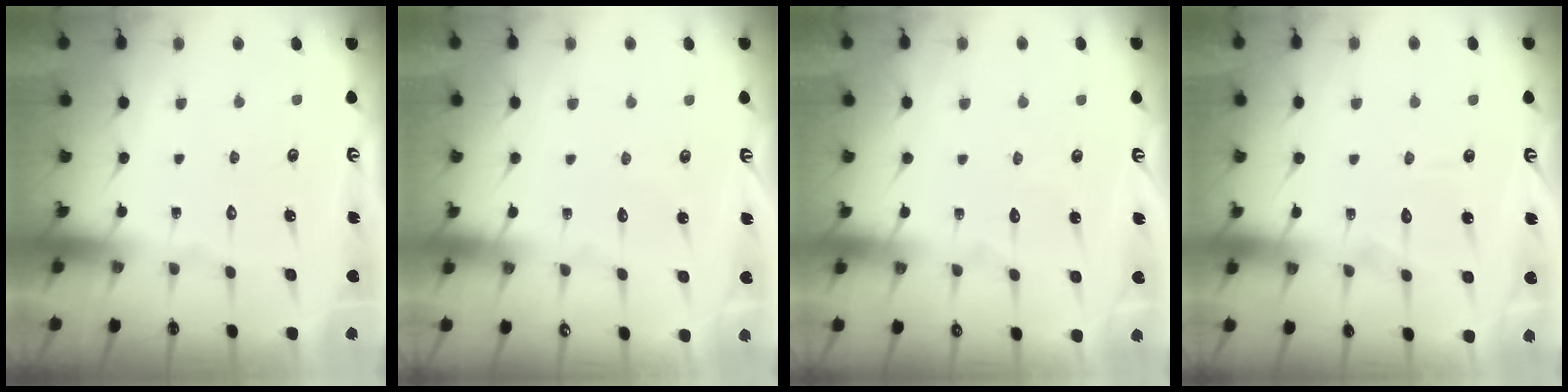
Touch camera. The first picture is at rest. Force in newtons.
{"total": 3.2, "press": 3.2, "slide": 0.2}
{"total": 2.9, "press": 2.9, "slide": 0.3}
{"total": 6.0, "press": 6.0, "slide": 0.5}